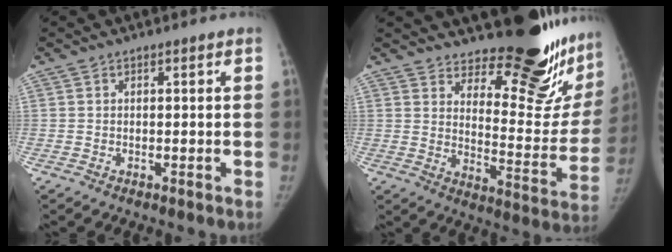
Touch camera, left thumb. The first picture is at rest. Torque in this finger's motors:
{"motor_torque": [2.16, 0.46, 1.43, -1.34, 0.19]}